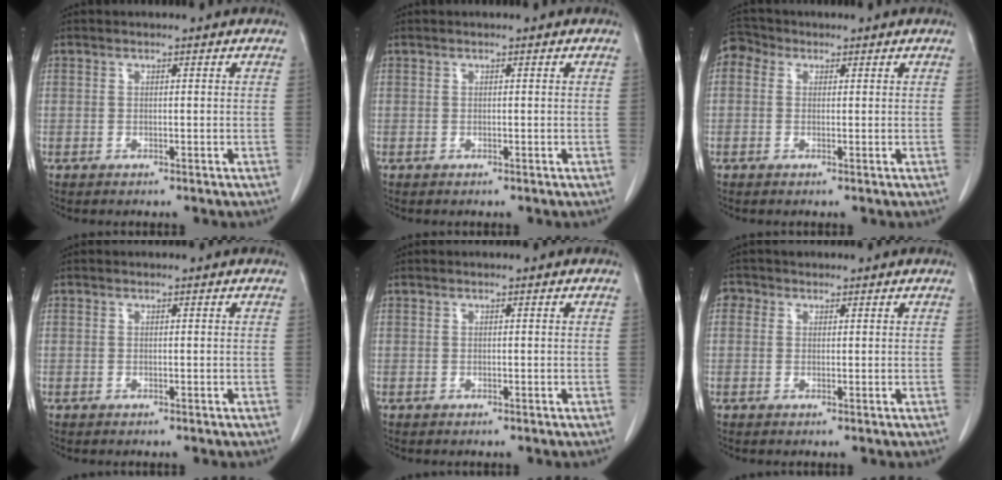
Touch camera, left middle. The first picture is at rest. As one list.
[{"total": 0.0}, {"total": 3.4, "force": [1.3, 2.7, 1.5], "torque": [-0.034, 0.020, 0.021]}, {"total": 0.0}, {"total": 0.0}, {"total": 1.9, "force": [0.8, 1.7, 0.4], "torque": [0.000, 0.009, 0.009]}]